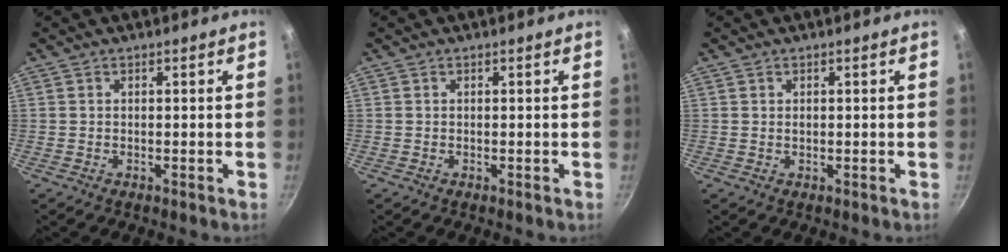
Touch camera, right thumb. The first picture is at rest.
{"total": 0.0}
{"total": 0.5, "force": [0.2, 0.4, 0.3], "torque": [-0.003, 0.001, 0.006]}